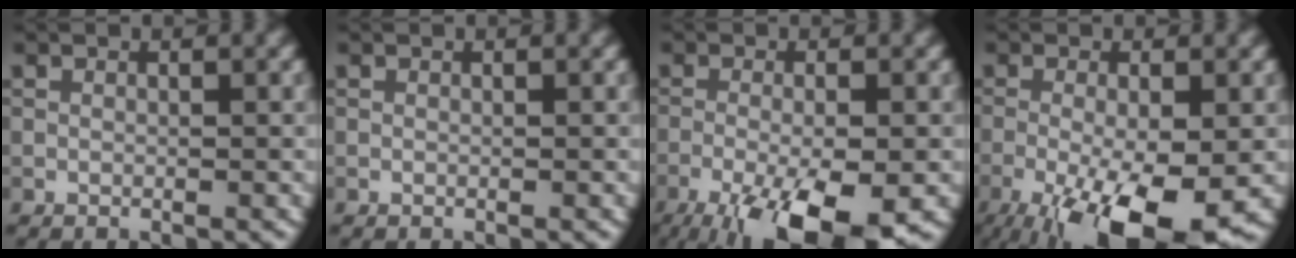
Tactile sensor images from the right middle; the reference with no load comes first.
{"total": 0.0}
{"total": 10.9, "force": [-5.8, 3.3, 8.6], "torque": [-0.151, -0.026, -0.093]}
{"total": 10.8, "force": [-4.7, 3.2, 9.2], "torque": [-0.155, -0.020, -0.073]}